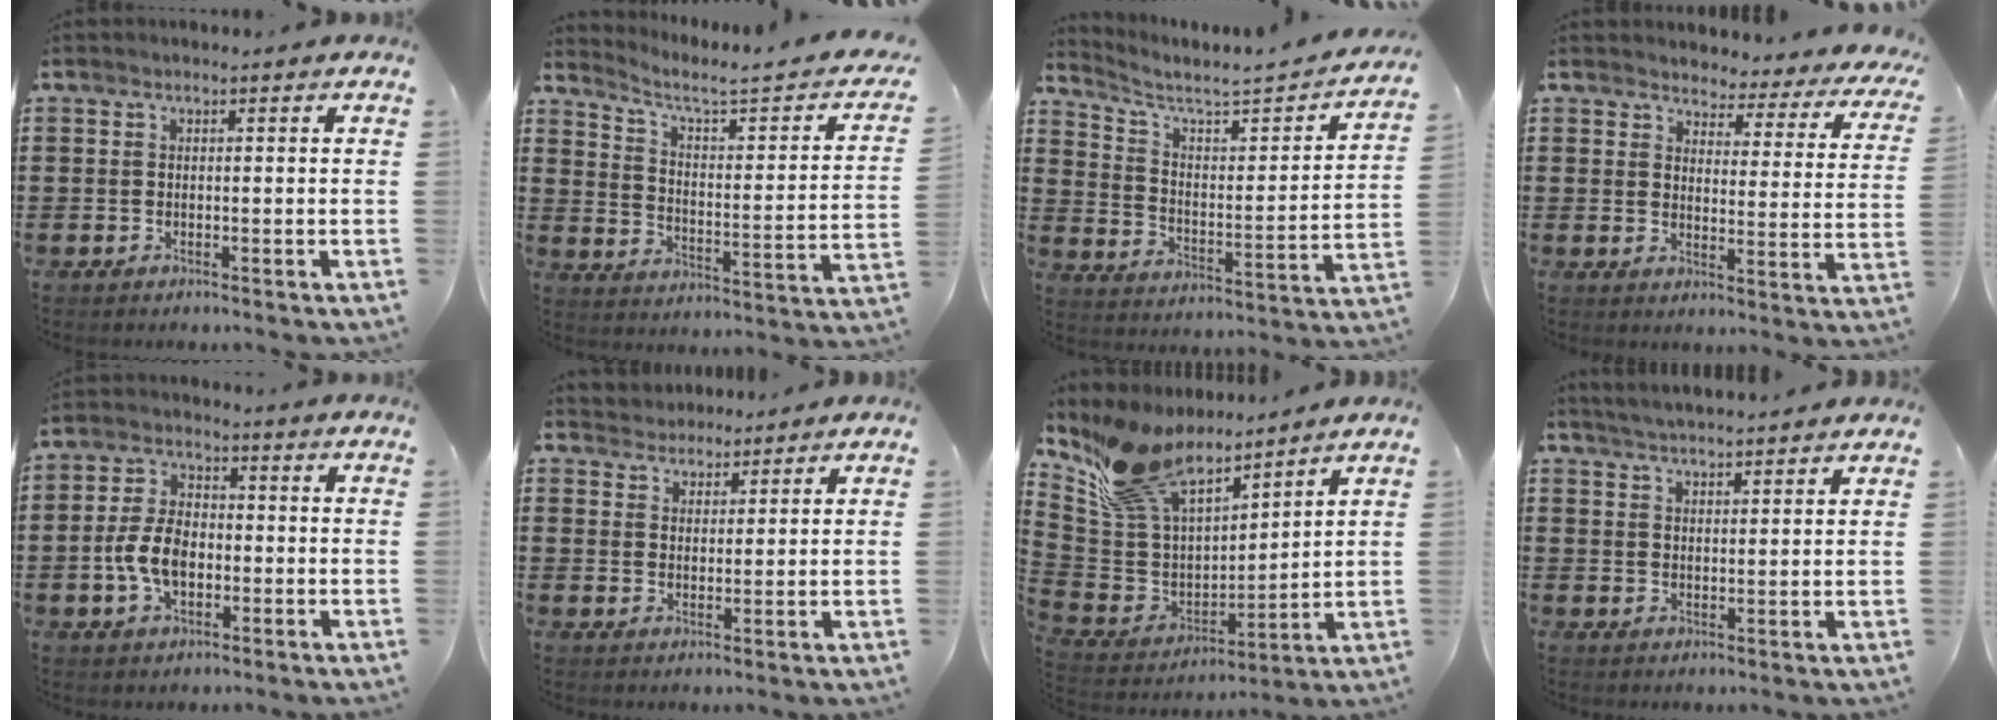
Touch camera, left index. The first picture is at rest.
{"total": 3.6, "force": [2.4, 0.5, 2.7], "torque": [-0.070, -0.026, 0.027]}
{"total": 3.6, "force": [2.9, 0.6, 2.1], "torque": [-0.063, -0.030, 0.035]}
{"total": 3.3, "force": [3.2, 0.8, 0.2], "torque": [-0.020, -0.030, 0.048]}
{"total": 7.4, "force": [-1.7, 4.4, 5.7], "torque": [-0.135, 0.003, -0.038]}
{"total": 3.2, "force": [2.8, 1.3, -0.7], "torque": [-0.001, -0.002, 0.053]}
{"total": 12.7, "force": [10.3, 4.9, 5.5], "torque": [-0.156, -0.051, 0.191]}
{"total": 3.3, "force": [3.2, -0.6, 0.1], "torque": [-0.012, -0.012, 0.058]}